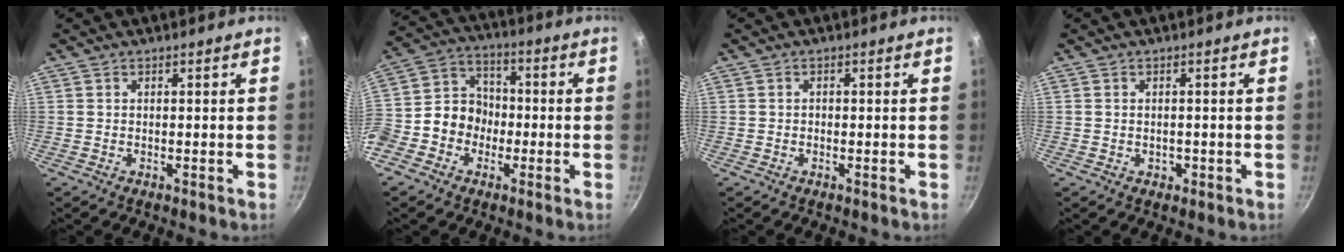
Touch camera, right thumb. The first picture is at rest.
{"total": 12.7, "force": [-4.0, 10.6, 5.9], "torque": [-0.073, 0.045, -0.091]}
{"total": 0.5, "force": [-0.1, 0.4, 0.3], "torque": [-0.006, 0.004, -0.001]}
{"total": 1.2, "force": [-0.3, 1.0, 0.6], "torque": [-0.007, 0.002, -0.002]}